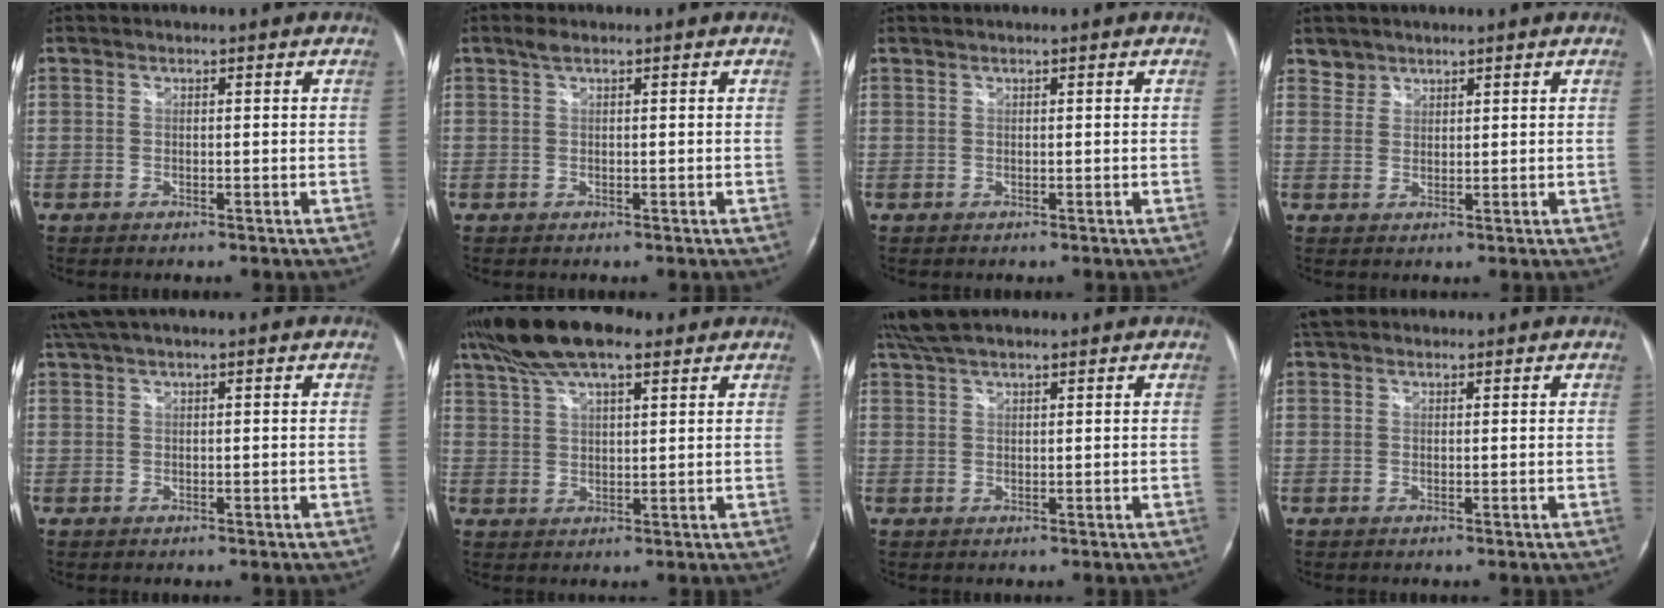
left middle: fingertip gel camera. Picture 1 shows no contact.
{"total": 1.2, "force": [0.8, 0.2, 0.8], "torque": [-0.021, 0.013, 0.018]}
{"total": 0.5, "force": [0.5, -0.1, 0.2], "torque": [-0.007, 0.008, 0.014]}
{"total": 2.2, "force": [1.8, 1.1, -0.5], "torque": [0.016, 0.009, 0.031]}
{"total": 4.4, "force": [3.4, 0.1, 2.8], "torque": [-0.057, 0.041, 0.067]}
{"total": 12.5, "force": [9.1, 3.3, 7.8], "torque": [-0.151, 0.034, 0.161]}
{"total": 6.1, "force": [5.1, 1.4, 3.0], "torque": [-0.061, 0.033, 0.098]}
{"total": 3.7, "force": [3.0, 1.7, 1.3], "torque": [-0.026, 0.028, 0.052]}